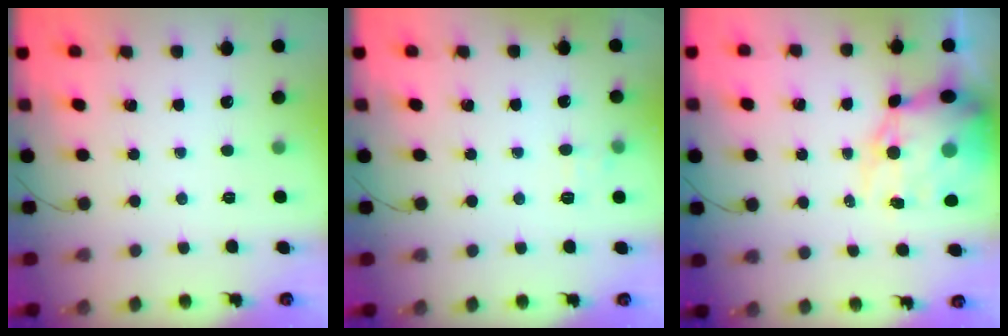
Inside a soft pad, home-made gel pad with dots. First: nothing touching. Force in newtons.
{"total": 6.8, "press": 6.6, "slide": 1.6}
{"total": 15.4, "press": 14.9, "slide": 3.9}